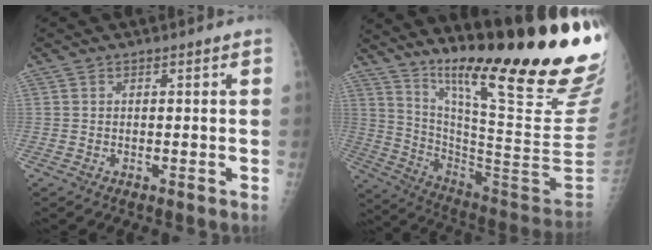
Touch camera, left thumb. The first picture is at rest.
{"total": 31.0, "force": [20.2, 2.3, 23.4], "torque": [-0.298, -0.112, 0.317]}